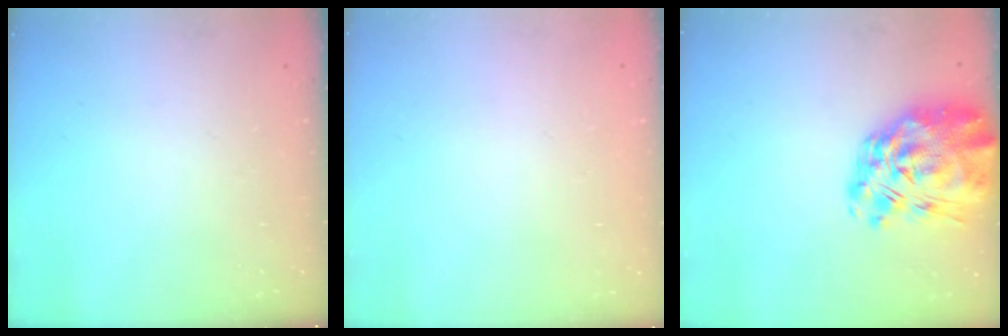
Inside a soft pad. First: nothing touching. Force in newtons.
{"total": 1.8, "press": 1.8, "slide": 0.2}
{"total": 16.6, "press": 15.5, "slide": 5.9}